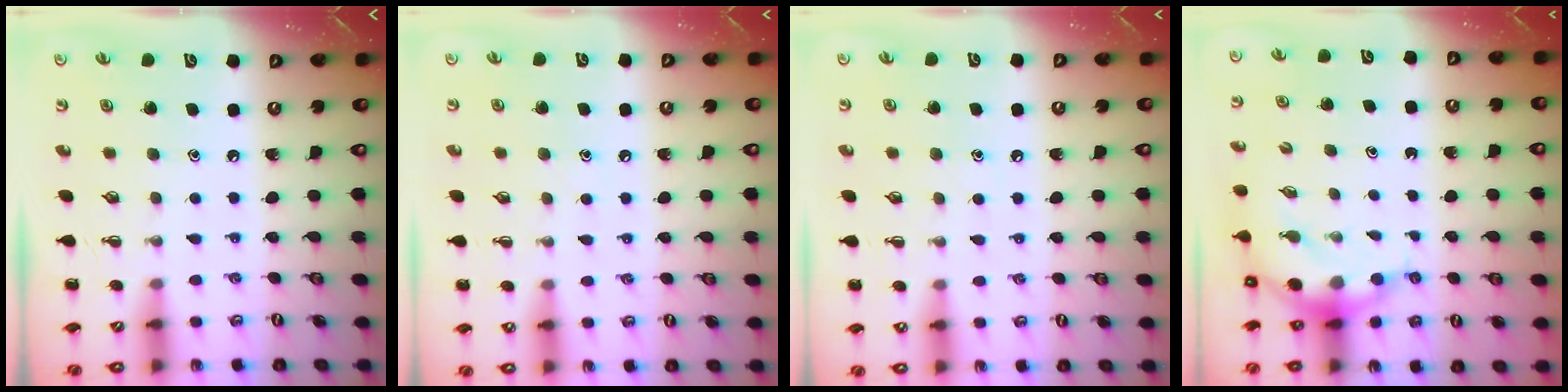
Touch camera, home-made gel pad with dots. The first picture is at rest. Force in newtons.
{"total": 4.8, "press": 4.6, "slide": 1.4}
{"total": 4.8, "press": 4.6, "slide": 1.4}
{"total": 5.9, "press": 5.7, "slide": 1.6}